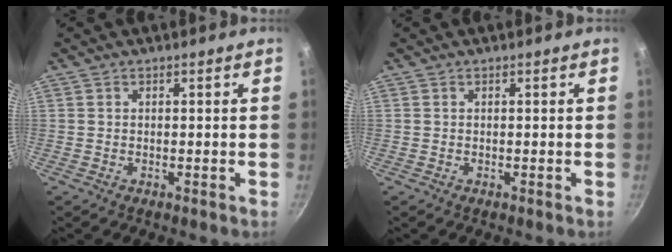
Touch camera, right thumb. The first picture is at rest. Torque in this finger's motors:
{"motor_torque": [0.08, 0.09, -0.01, 0.00, 0.02]}